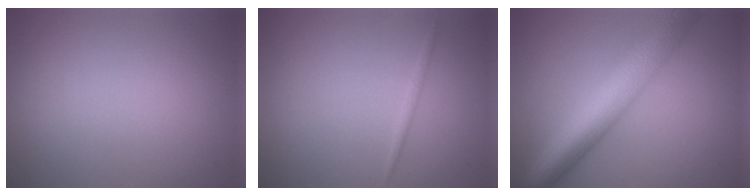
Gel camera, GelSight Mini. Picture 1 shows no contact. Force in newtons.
{"total": 0.7, "press": 0.7, "slide": 0.0}
{"total": 9.0, "press": 9.0, "slide": 0.2}